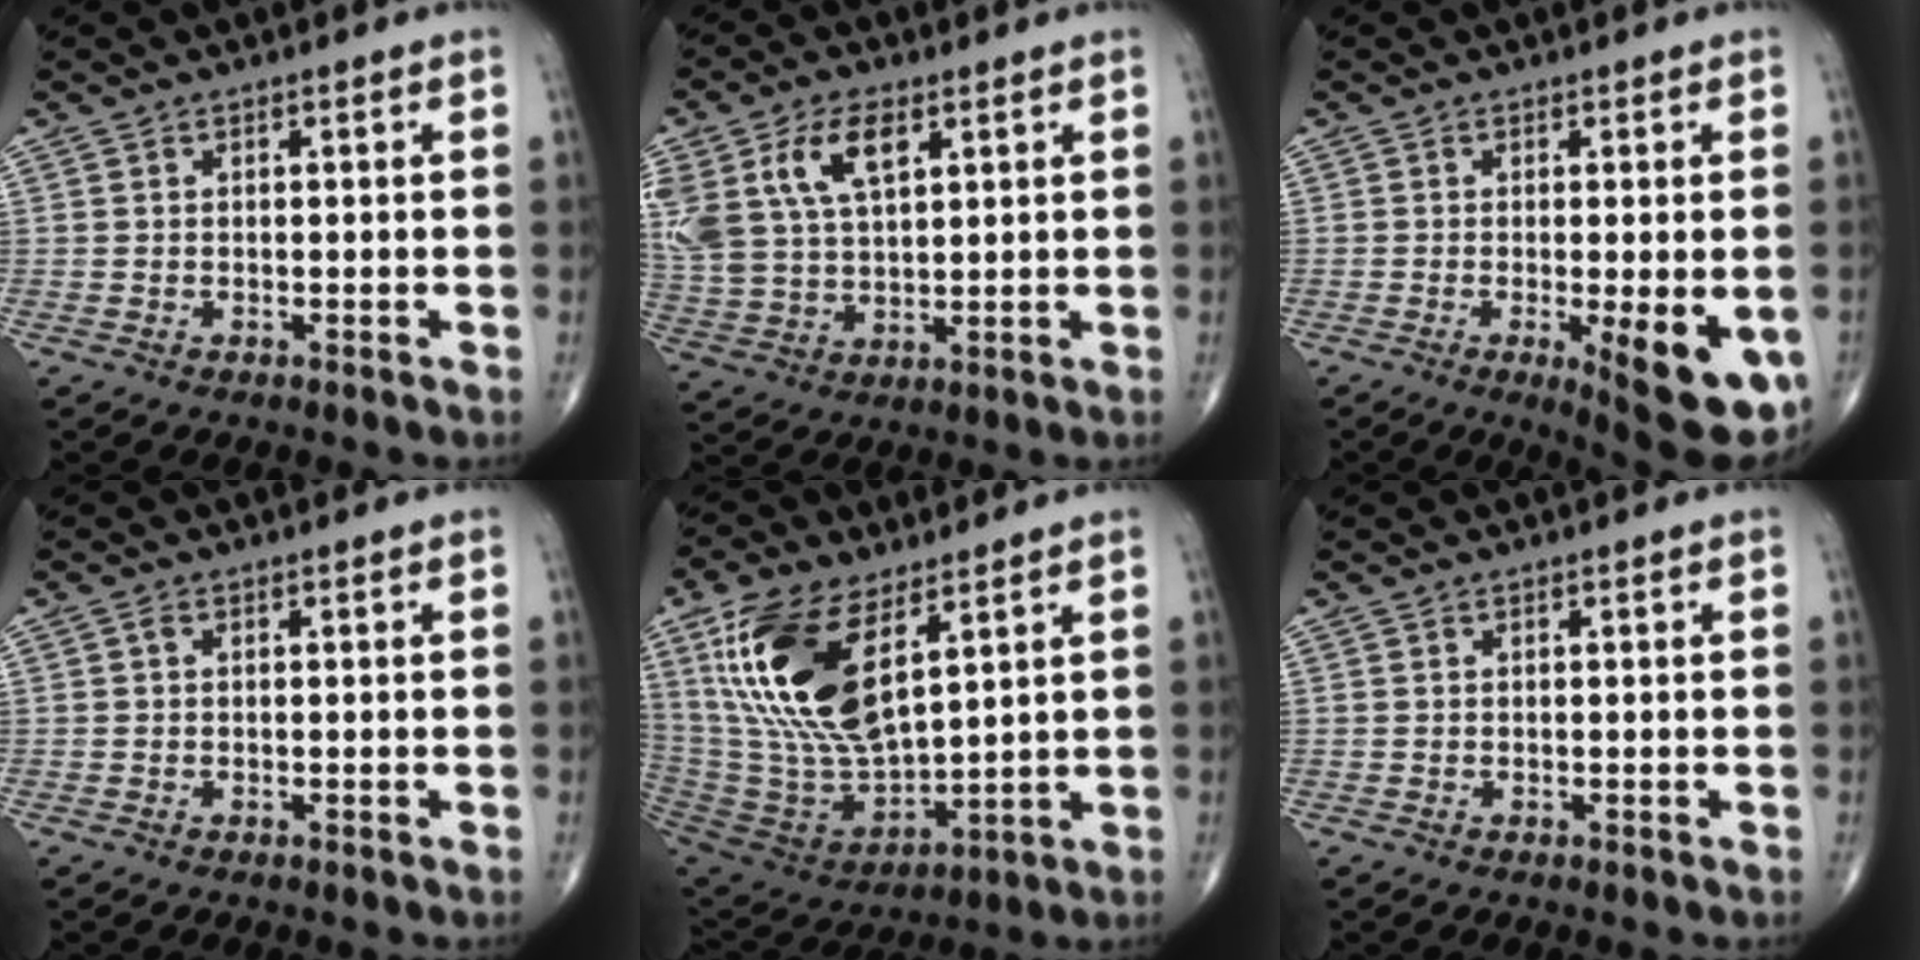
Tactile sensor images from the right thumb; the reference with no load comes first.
{"total": 14.7, "force": [6.1, 8.1, 10.7], "torque": [-0.223, -0.010, 0.123]}
{"total": 11.9, "force": [-3.7, 3.4, 10.8], "torque": [-0.127, -0.019, -0.042]}
{"total": 0.6, "force": [0.1, 0.4, 0.4], "torque": [-0.008, 0.001, -0.001]}
{"total": 21.1, "force": [8.7, 9.6, 16.7], "torque": [-0.329, -0.038, 0.178]}
{"total": 0.0}